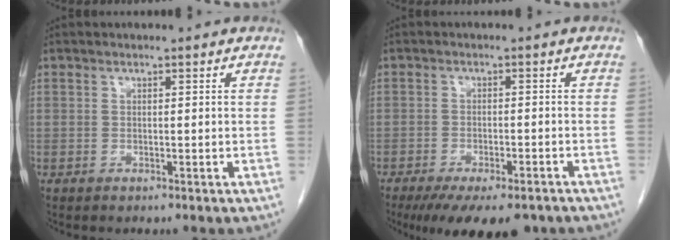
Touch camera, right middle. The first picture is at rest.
{"total": 12.5, "force": [-9.6, 3.9, 7.0], "torque": [-0.108, -0.020, -0.132]}